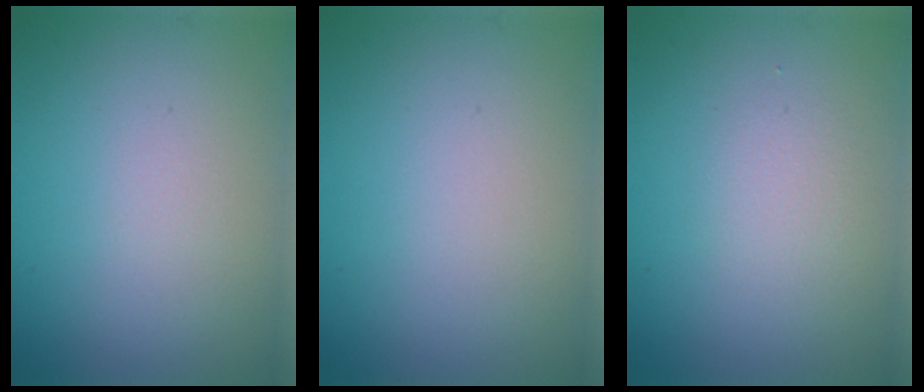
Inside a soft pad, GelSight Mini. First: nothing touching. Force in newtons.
{"total": 0.0}
{"total": 1.4, "press": 1.3, "slide": 0.1}